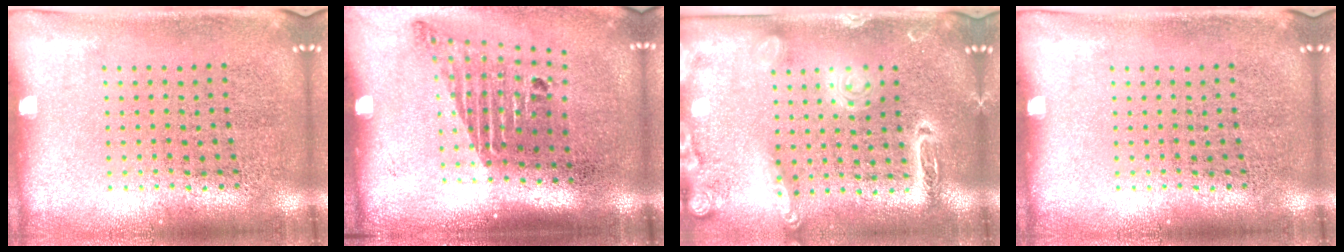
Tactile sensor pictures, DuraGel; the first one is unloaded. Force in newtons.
{"total": 1.8, "press": 1.2, "slide": 1.4}
{"total": 2.1, "press": 1.9, "slide": 0.9}
{"total": 0.0}